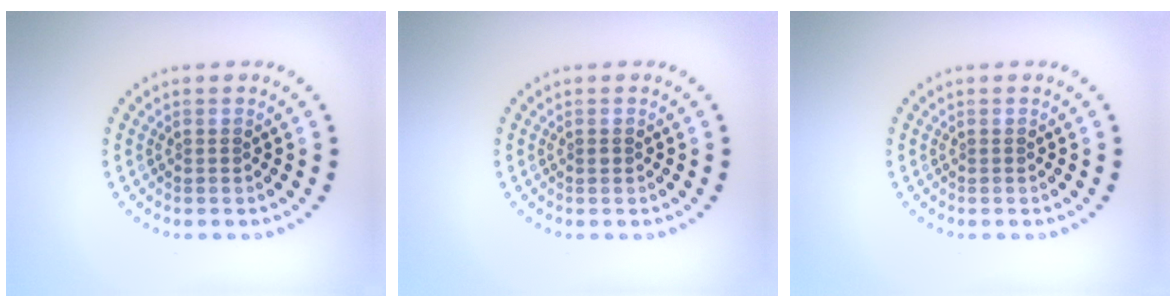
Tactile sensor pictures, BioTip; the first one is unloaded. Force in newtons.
{"total": 0.5, "press": 0.5, "slide": 0.1}
{"total": 0.0}